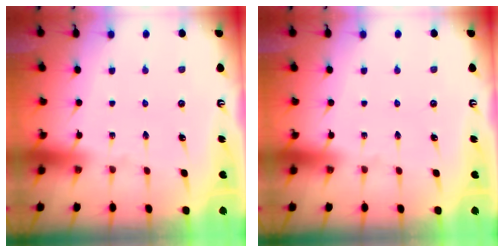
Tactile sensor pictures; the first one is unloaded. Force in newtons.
{"total": 0.0}